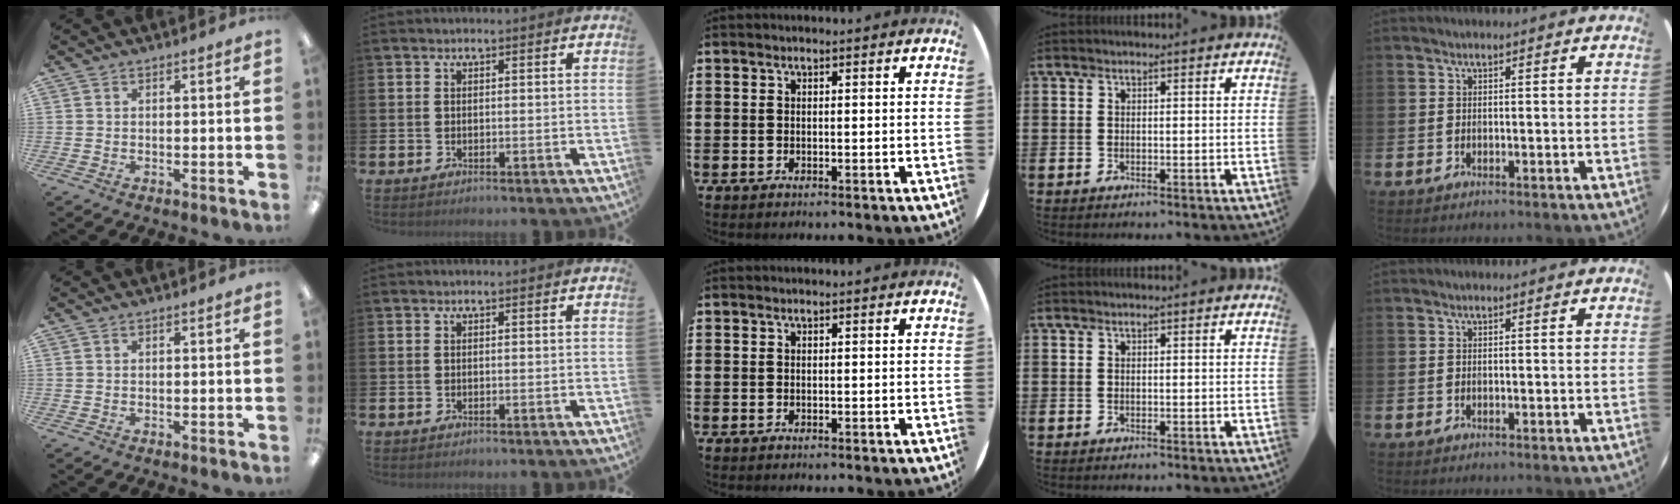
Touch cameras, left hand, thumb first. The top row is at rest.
{}